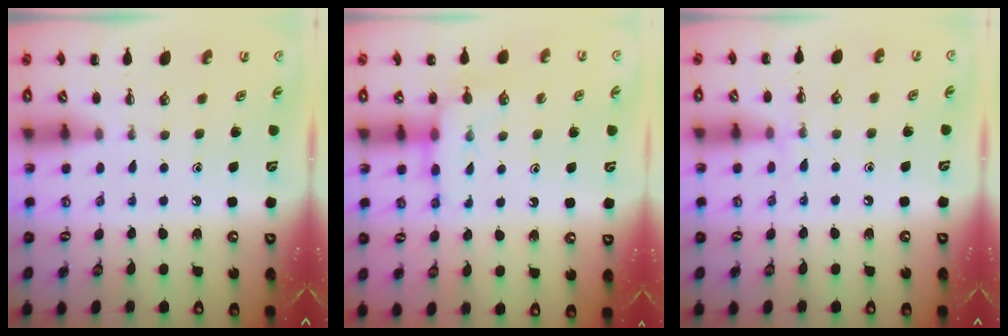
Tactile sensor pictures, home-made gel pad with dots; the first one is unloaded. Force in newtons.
{"total": 8.4, "press": 8.4, "slide": 0.5}
{"total": 6.1, "press": 5.8, "slide": 1.9}